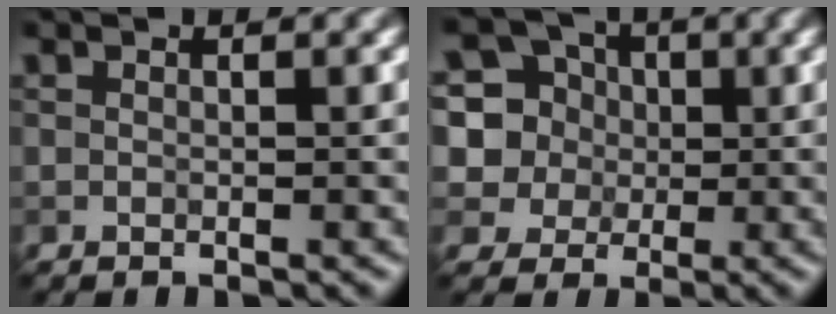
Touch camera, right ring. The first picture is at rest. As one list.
[{"total": 9.7, "force": [3.0, 8.7, 3.0], "torque": [-0.093, 0.034, 0.049]}]